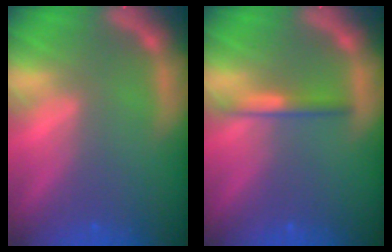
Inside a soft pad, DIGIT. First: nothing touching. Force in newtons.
{"total": 2.0}